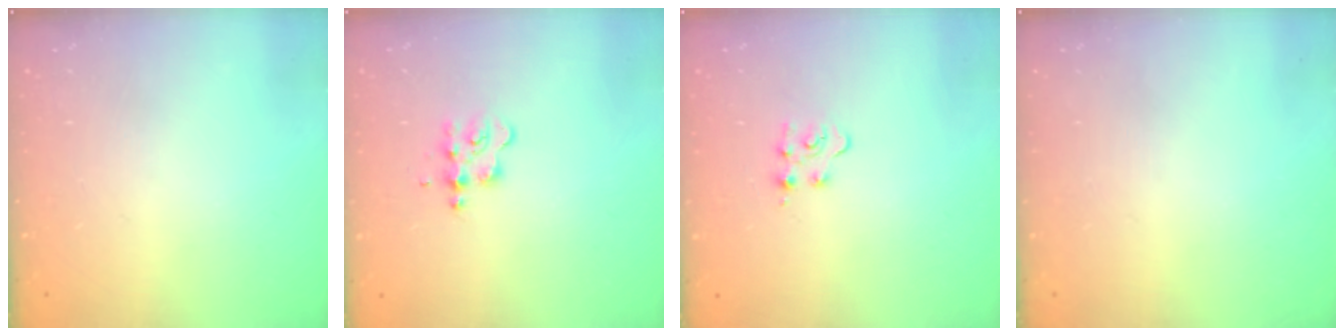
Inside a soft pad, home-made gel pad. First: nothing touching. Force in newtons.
{"total": 3.5, "press": 3.5, "slide": 0.5}
{"total": 4.5, "press": 4.5, "slide": 0.6}
{"total": 0.0}